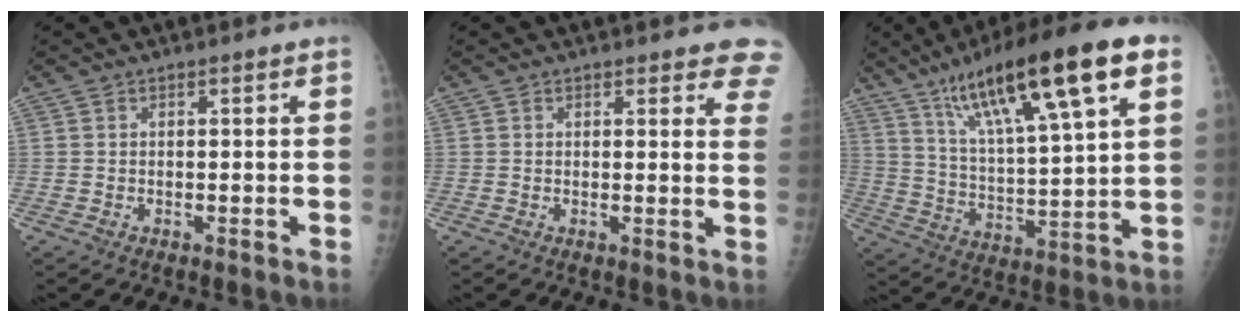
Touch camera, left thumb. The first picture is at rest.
{"total": 6.5, "force": [5.6, 2.0, 2.4], "torque": [0.011, -0.024, 0.039]}
{"total": 22.9, "force": [11.8, 4.7, 19.1], "torque": [-0.306, -0.014, 0.204]}